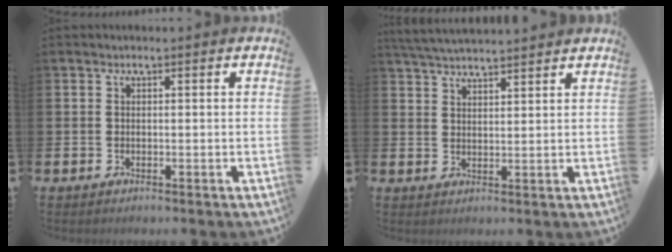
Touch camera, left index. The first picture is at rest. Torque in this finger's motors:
{"motor_torque": [0.92, -1.22, 0.41, 0.15]}